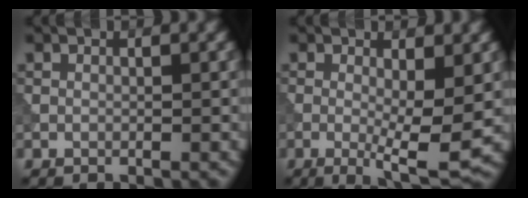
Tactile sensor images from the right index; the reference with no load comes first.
{"total": 5.5, "force": [-0.3, 1.0, 5.4], "torque": [-0.084, -0.016, -0.003]}